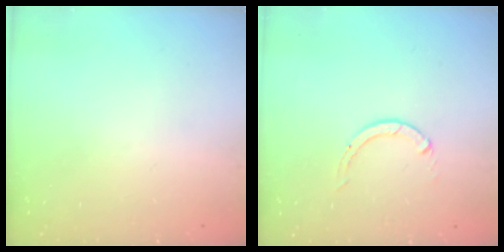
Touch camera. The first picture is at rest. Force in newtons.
{"total": 0.0}